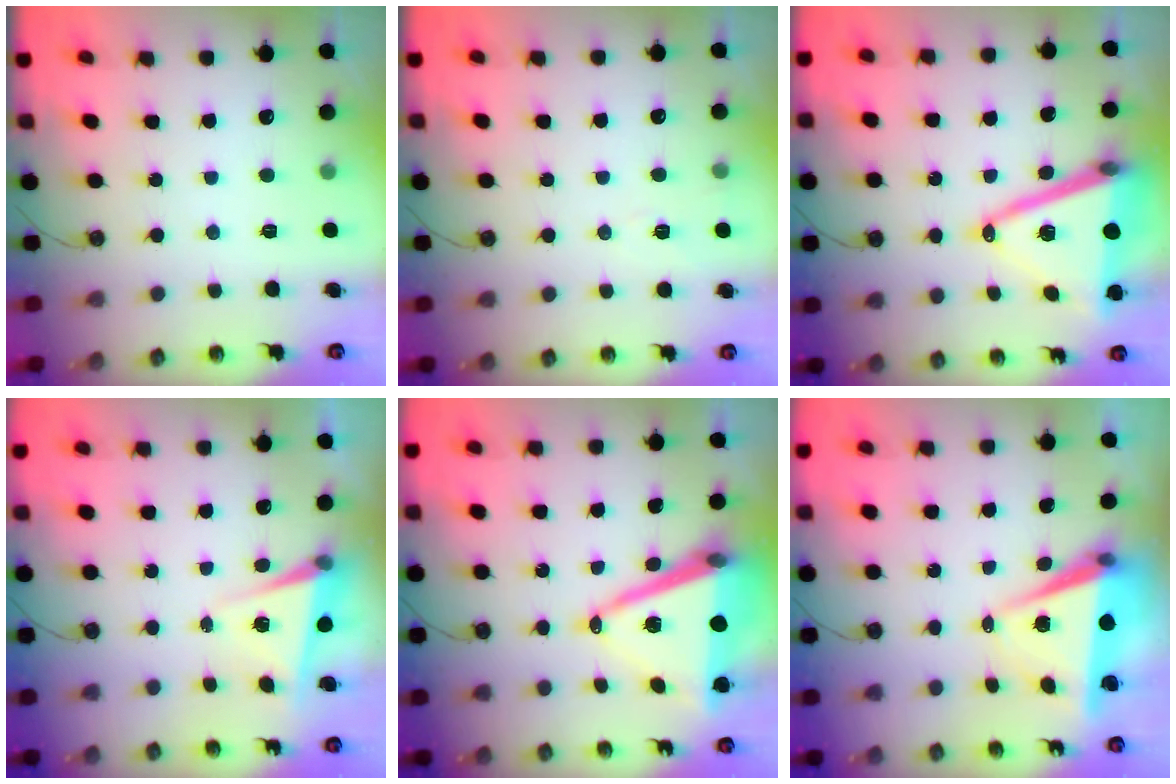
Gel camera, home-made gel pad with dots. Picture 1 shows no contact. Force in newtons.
{"total": 6.3, "press": 4.5, "slide": 4.3}
{"total": 18.9, "press": 18.5, "slide": 3.8}
{"total": 6.2, "press": 5.9, "slide": 1.9}
{"total": 15.6, "press": 15.1, "slide": 3.9}
{"total": 6.8, "press": 5.3, "slide": 4.3}